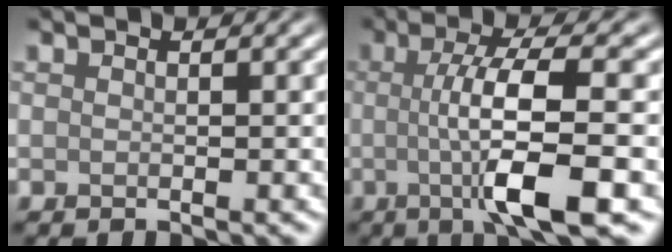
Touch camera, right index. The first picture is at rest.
{"total": 8.0, "force": [-1.1, 1.6, 7.7], "torque": [-0.124, 0.000, -0.023]}